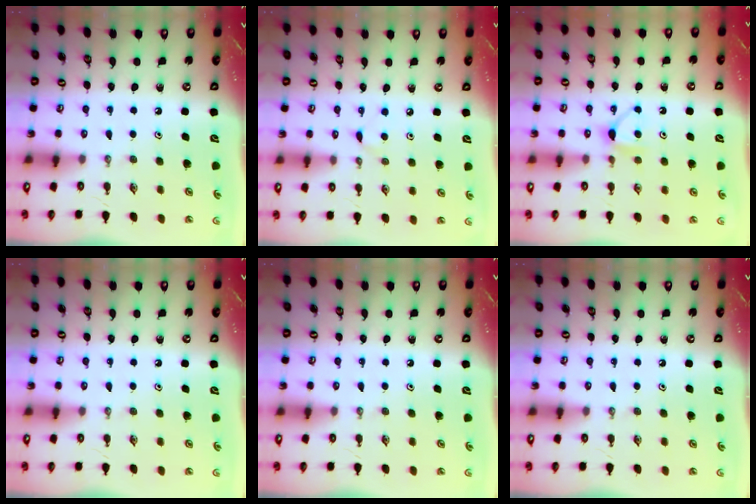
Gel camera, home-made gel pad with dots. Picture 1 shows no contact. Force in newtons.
{"total": 4.5, "press": 4.5, "slide": 0.5}
{"total": 6.8, "press": 6.7, "slide": 0.8}
{"total": 0.0}
{"total": 0.0}
{"total": 0.0}